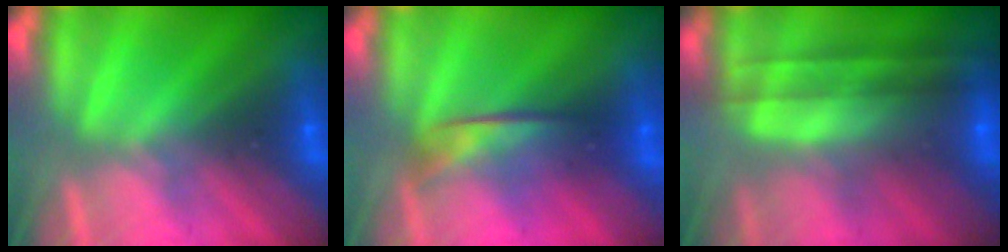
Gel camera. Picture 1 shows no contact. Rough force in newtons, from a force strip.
{"total": 1.9}
{"total": 7.8}